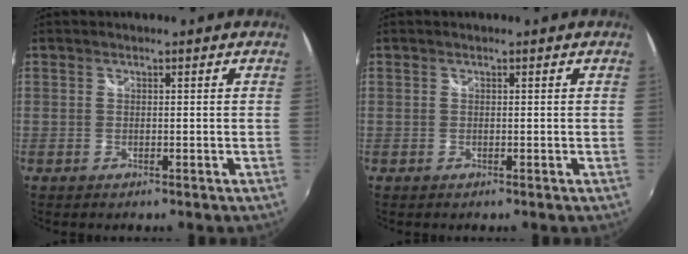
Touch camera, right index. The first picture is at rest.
{"total": 0.0}